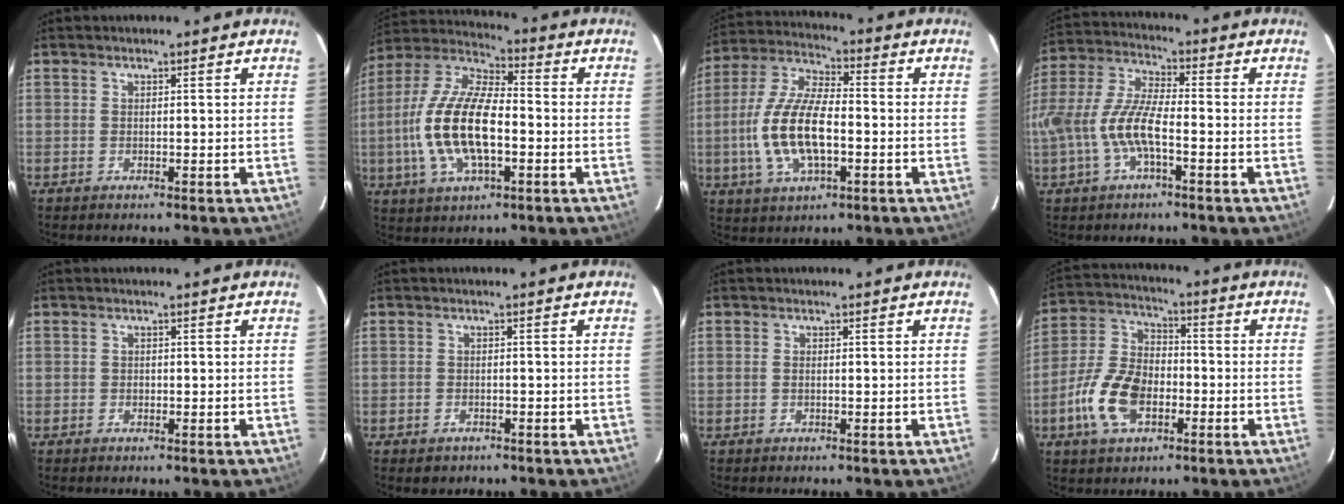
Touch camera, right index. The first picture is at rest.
{"total": 17.3, "force": [-3.2, 7.2, 15.4], "torque": [-0.320, 0.001, -0.063]}
{"total": 14.8, "force": [-2.9, 6.1, 13.2], "torque": [-0.278, 0.001, -0.054]}
{"total": 11.7, "force": [-3.4, 3.7, 10.5], "torque": [-0.231, 0.001, -0.067]}
{"total": 0.7, "force": [-0.2, 0.6, 0.2], "torque": [-0.001, 0.000, -0.004]}
{"total": 2.3, "force": [-1.3, 1.8, 0.6], "torque": [-0.016, -0.001, -0.013]}
{"total": 0.6, "force": [-0.1, 0.4, 0.5], "torque": [-0.010, 0.000, -0.003]}
{"total": 12.7, "force": [-4.6, 7.6, 9.0], "torque": [-0.198, 0.013, -0.083]}